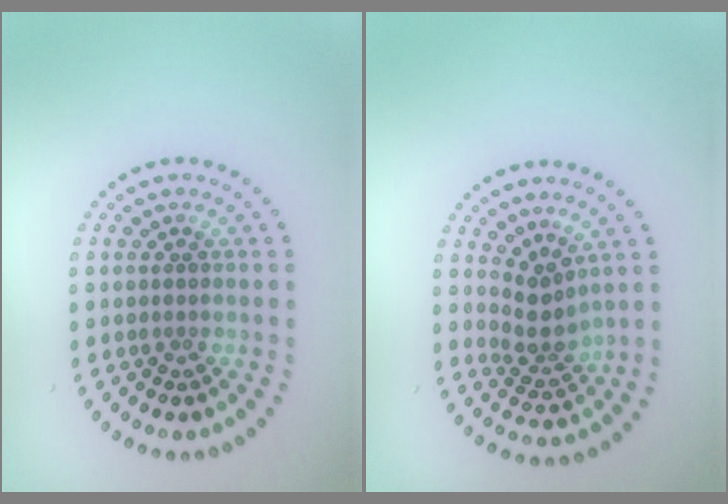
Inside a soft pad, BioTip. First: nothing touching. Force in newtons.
{"total": 2.6, "press": 1.9, "slide": 1.9}